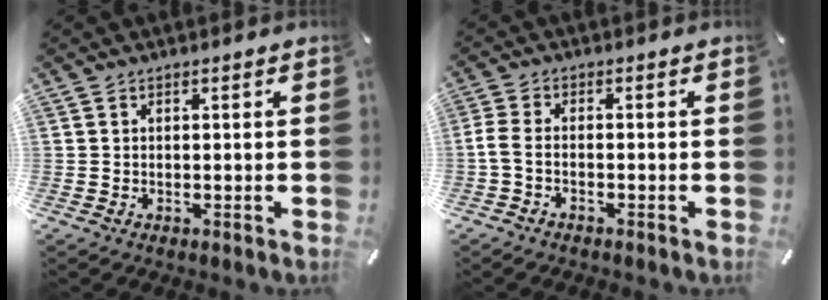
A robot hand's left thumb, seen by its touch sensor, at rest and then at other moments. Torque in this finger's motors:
{"motor_torque": [0.36, 0.93, 0.24, 0.22, 0.10]}